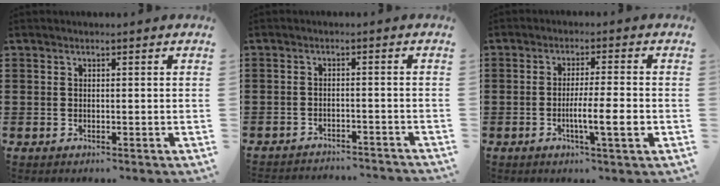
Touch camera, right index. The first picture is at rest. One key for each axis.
{"total": 2.4, "fx": -2.4, "fy": -0.1, "fz": 0.1, "tx": -0.006, "ty": 0.000, "tz": -0.052}
{"total": 6.3, "fx": -1.8, "fy": 0.4, "fz": 6.0, "tx": -0.099, "ty": -0.008, "tz": -0.030}